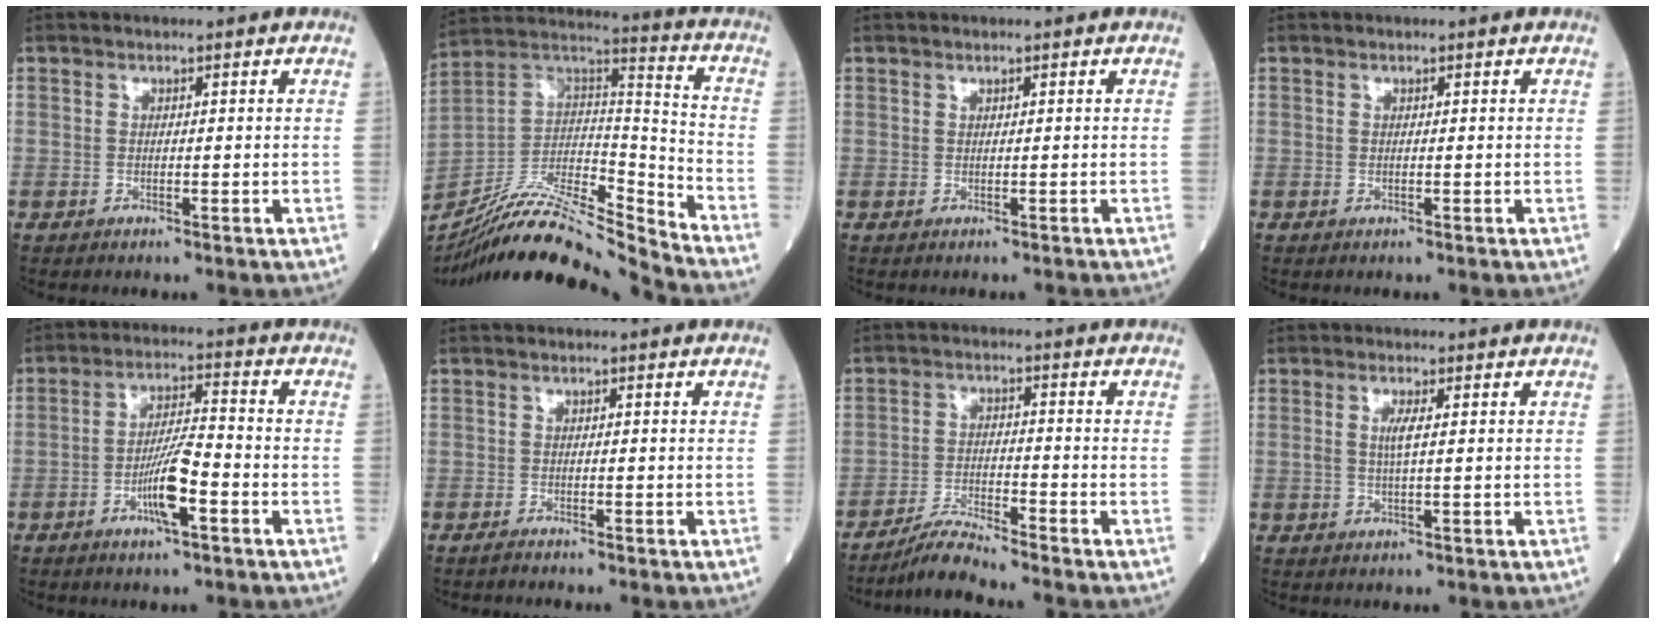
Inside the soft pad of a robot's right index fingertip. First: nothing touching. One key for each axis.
{"total": 20.0, "fx": -18.7, "fy": 0.2, "fz": 7.0, "tx": -0.139, "ty": 0.023, "tz": -0.336}
{"total": 0.0}
{"total": 0.0}
{"total": 7.3, "fx": -3.0, "fy": 0.8, "fz": 6.6, "tx": -0.127, "ty": 0.003, "tz": -0.056}
{"total": 0.8, "fx": -0.8, "fy": -0.1, "fz": 0.1, "tx": -0.008, "ty": -0.002, "tz": -0.017}
{"total": 5.2, "fx": -4.9, "fy": -1.0, "fz": 1.5, "tx": -0.031, "ty": -0.019, "tz": -0.095}
{"total": 2.4, "fx": 0.3, "fy": 0.2, "fz": 2.3, "tx": -0.051, "ty": -0.001, "tz": 0.005}